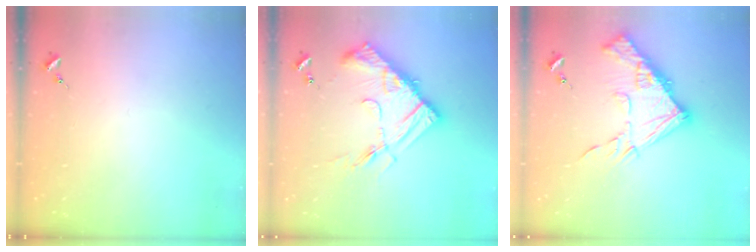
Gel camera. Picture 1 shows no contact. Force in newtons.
{"total": 16.6, "press": 16.6, "slide": 1.1}
{"total": 16.7, "press": 16.6, "slide": 1.8}